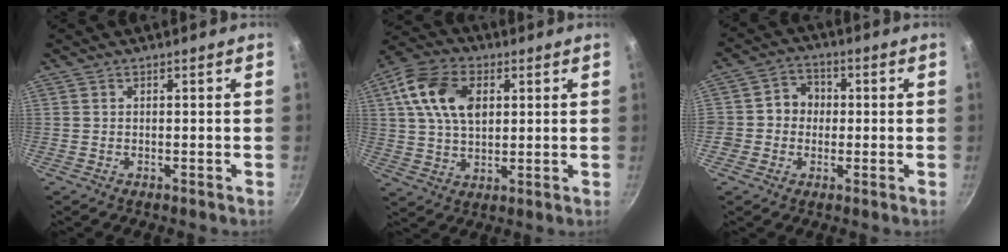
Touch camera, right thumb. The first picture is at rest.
{"total": 13.4, "force": [3.7, 8.6, 9.5], "torque": [-0.160, 0.002, 0.059]}
{"total": 5.9, "force": [-0.2, 5.5, 2.0], "torque": [0.007, 0.012, -0.018]}